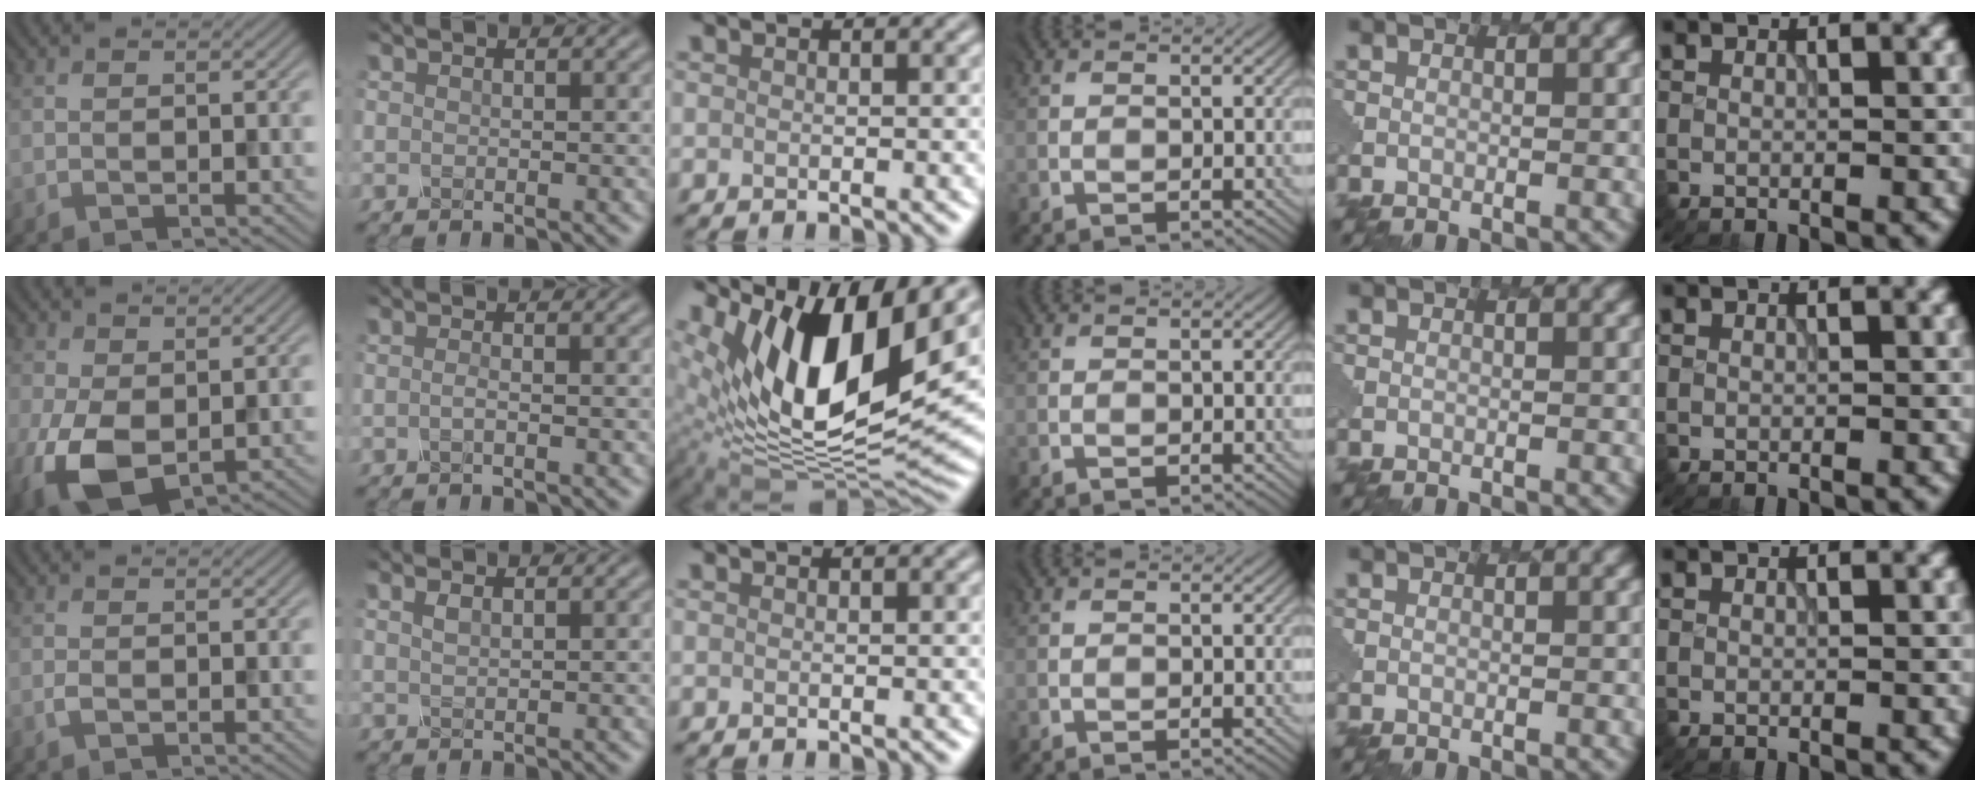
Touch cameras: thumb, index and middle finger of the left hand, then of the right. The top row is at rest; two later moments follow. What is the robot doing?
{"motion": "dispense", "object": "pipette"}